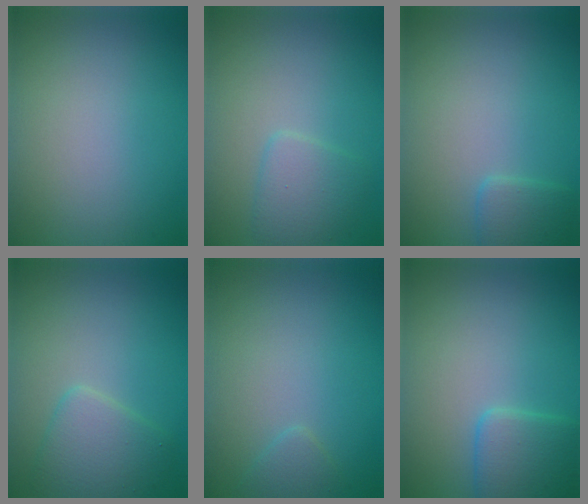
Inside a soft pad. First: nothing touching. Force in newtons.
{"total": 2.3, "press": 2.3, "slide": 0.1}
{"total": 1.8, "press": 1.8, "slide": 0.1}
{"total": 3.4, "press": 3.4, "slide": 0.2}
{"total": 1.1, "press": 1.1, "slide": 0.1}
{"total": 3.6, "press": 3.6, "slide": 0.2}